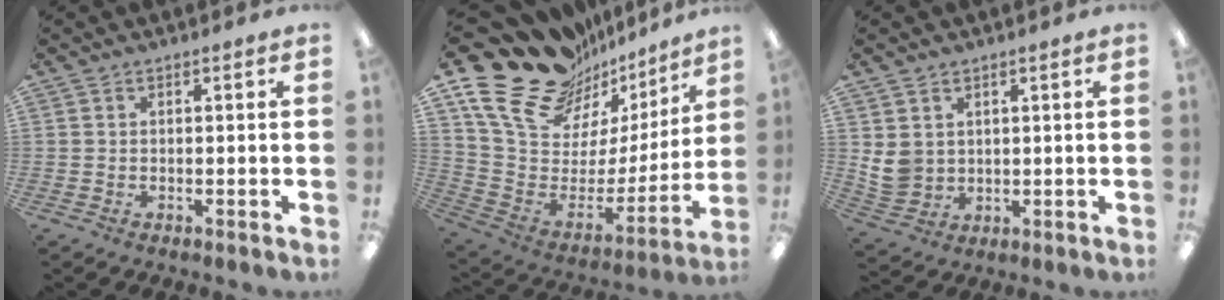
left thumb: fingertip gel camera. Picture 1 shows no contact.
{"total": 22.7, "force": [16.5, 12.2, 9.6], "torque": [-0.153, -0.124, 0.302]}
{"total": 5.9, "force": [2.0, 5.2, 1.9], "torque": [-0.037, -0.004, 0.043]}